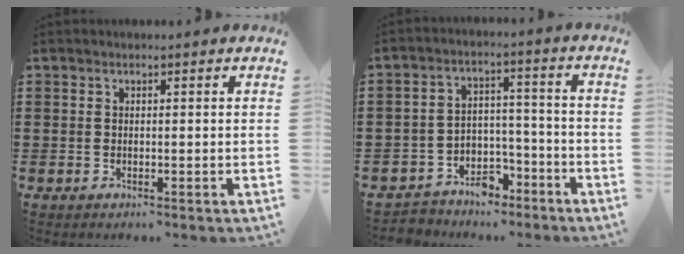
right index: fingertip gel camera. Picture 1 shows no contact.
{"total": 4.6, "force": [-3.9, 2.6, 0.3], "torque": [-0.013, 0.015, -0.076]}